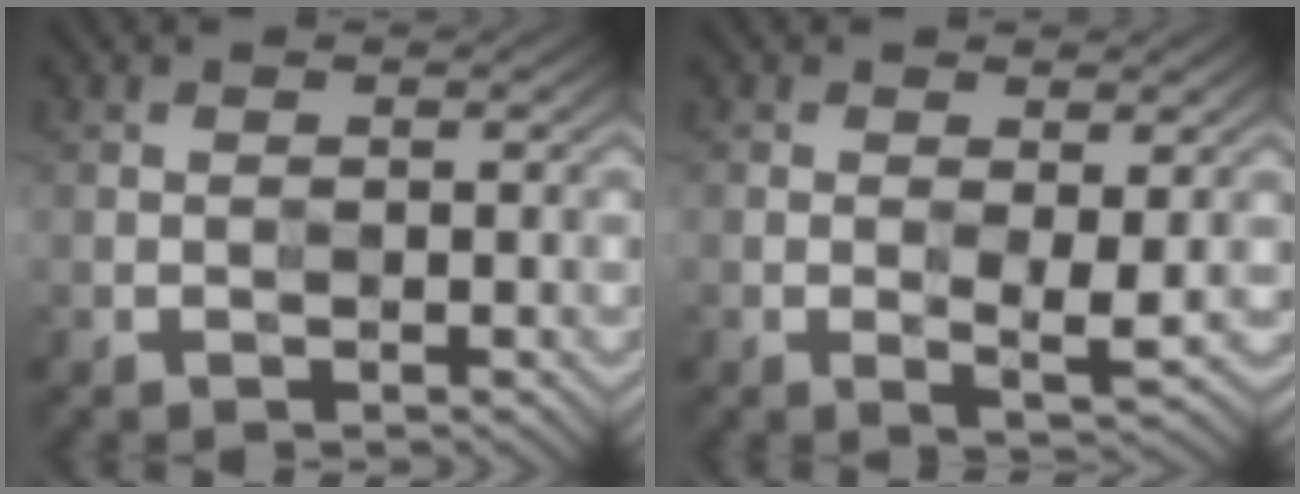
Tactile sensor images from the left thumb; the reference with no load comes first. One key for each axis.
{"total": 3.0, "fx": 0.3, "fy": 1.4, "fz": 2.7, "tx": -0.047, "ty": -0.001, "tz": 0.007}